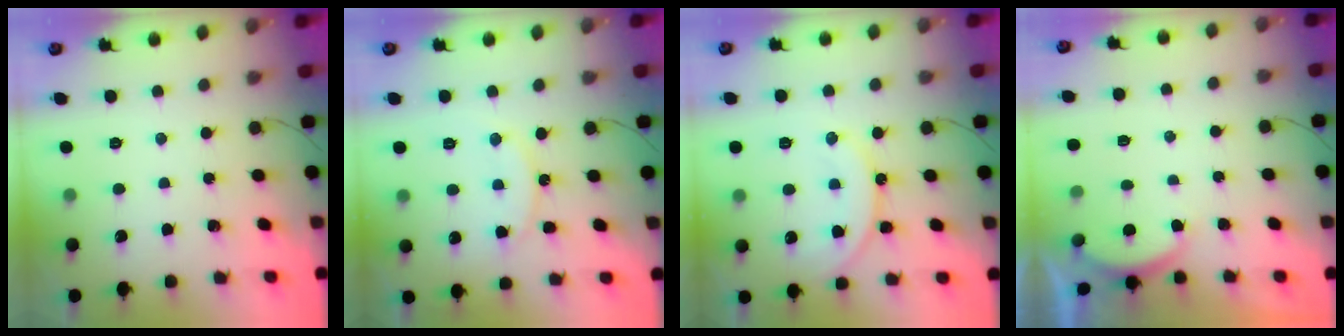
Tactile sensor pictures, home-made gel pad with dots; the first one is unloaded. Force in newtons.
{"total": 12.5, "press": 12.4, "slide": 0.9}
{"total": 14.1, "press": 14.0, "slide": 1.7}
{"total": 1.7, "press": 1.6, "slide": 0.6}